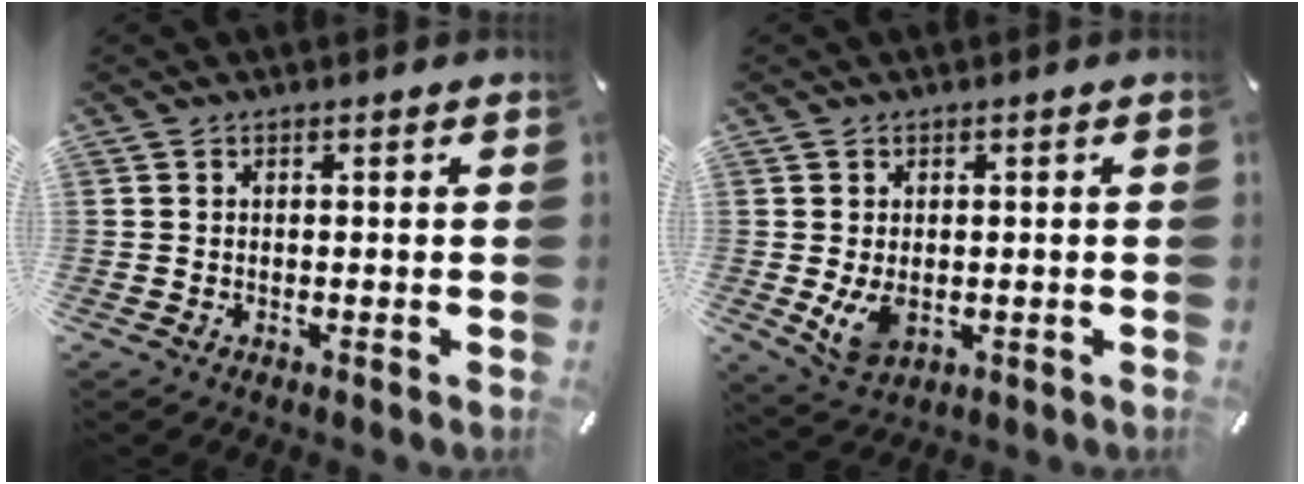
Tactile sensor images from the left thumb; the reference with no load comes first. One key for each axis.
{"total": 5.3, "fx": -0.4, "fy": 3.8, "fz": 3.7, "tx": -0.075, "ty": -0.011, "tz": -0.009}